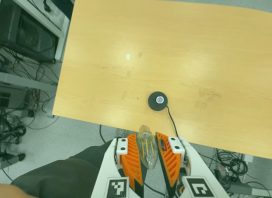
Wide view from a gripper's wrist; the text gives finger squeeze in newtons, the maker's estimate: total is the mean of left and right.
{"total": 14.0, "left": 15.2, "right": 12.8}